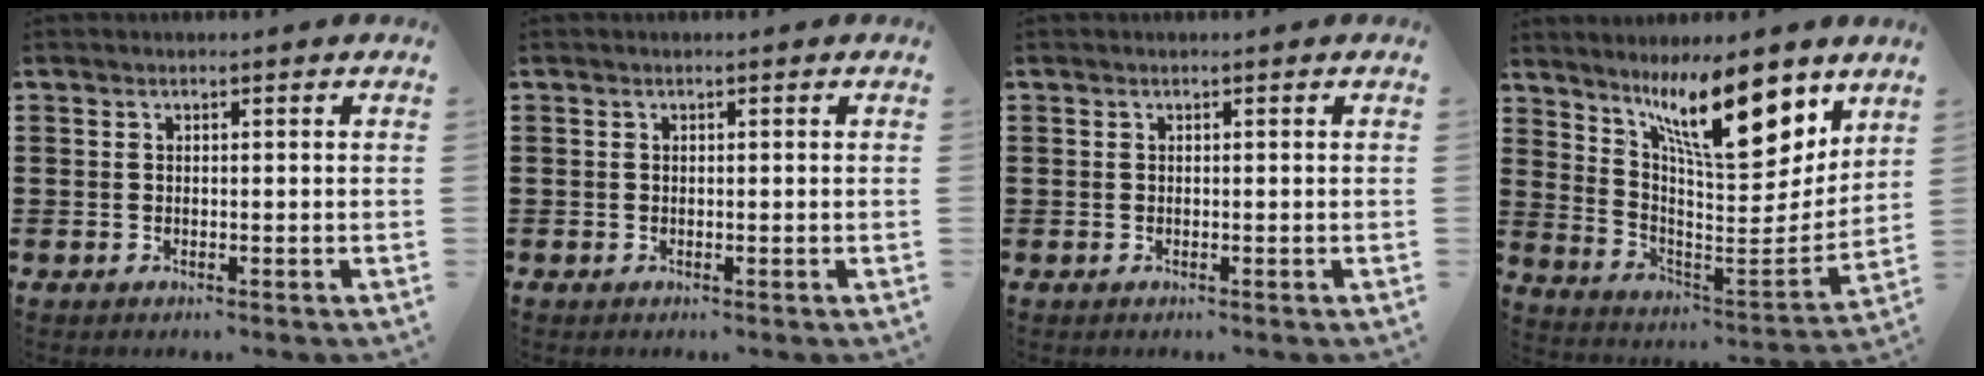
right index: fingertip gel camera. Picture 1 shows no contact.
{"total": 0.0}
{"total": 0.0}
{"total": 14.4, "force": [9.1, 4.2, 10.4], "torque": [-0.174, -0.044, 0.153]}